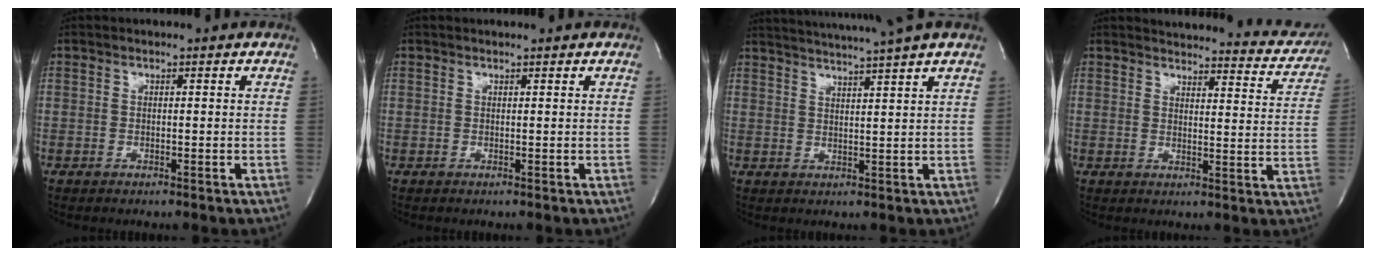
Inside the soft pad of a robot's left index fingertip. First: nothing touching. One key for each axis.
{"total": 0.8, "fx": 0.7, "fy": -0.2, "fz": 0.3, "tx": -0.005, "ty": 0.000, "tz": 0.015}
{"total": 10.7, "fx": 9.3, "fy": -2.2, "fz": 4.7, "tx": -0.080, "ty": -0.008, "tz": 0.126}
{"total": 18.5, "fx": 17.7, "fy": 3.8, "fz": 3.6, "tx": -0.025, "ty": -0.059, "tz": 0.184}